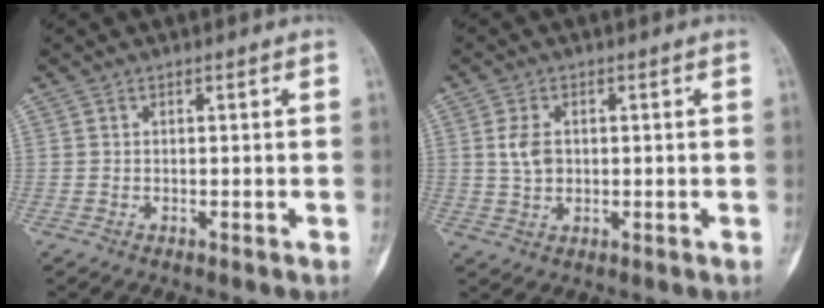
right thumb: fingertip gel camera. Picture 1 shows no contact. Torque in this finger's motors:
{"motor_torque": [-0.82, 0.38, 0.40, -0.28, 0.04]}